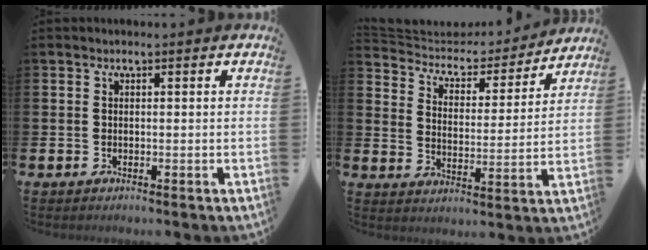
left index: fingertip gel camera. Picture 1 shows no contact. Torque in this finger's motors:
{"motor_torque": [-0.97, -1.17, -0.05, -0.02]}